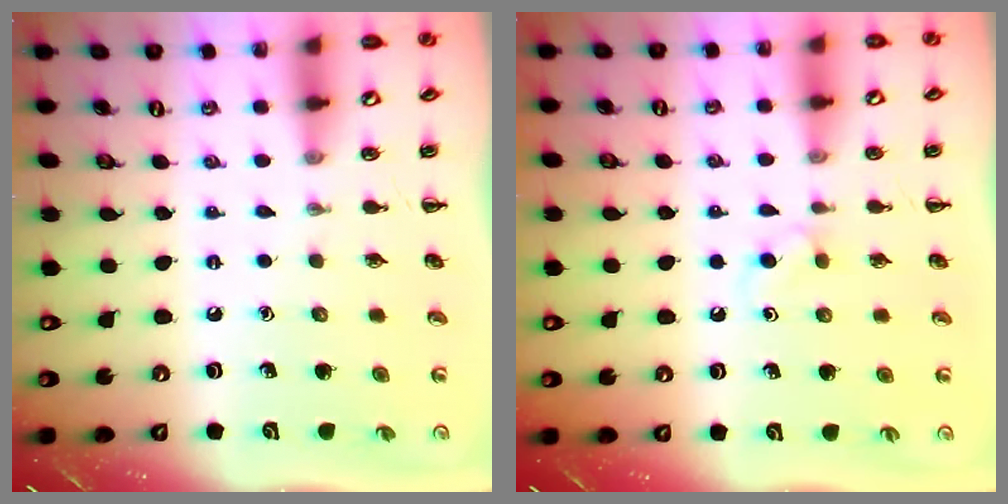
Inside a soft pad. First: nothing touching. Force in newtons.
{"total": 2.6, "press": 2.3, "slide": 1.2}